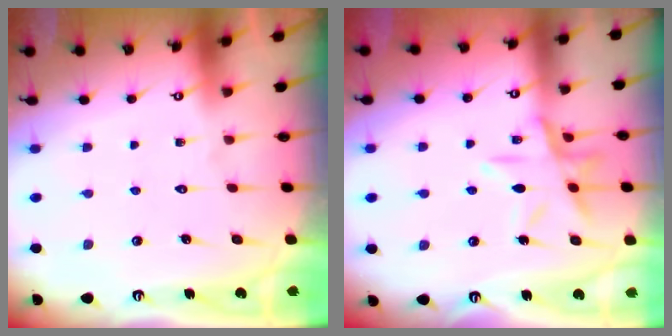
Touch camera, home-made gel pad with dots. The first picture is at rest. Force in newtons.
{"total": 11.3, "press": 11.3, "slide": 0.9}